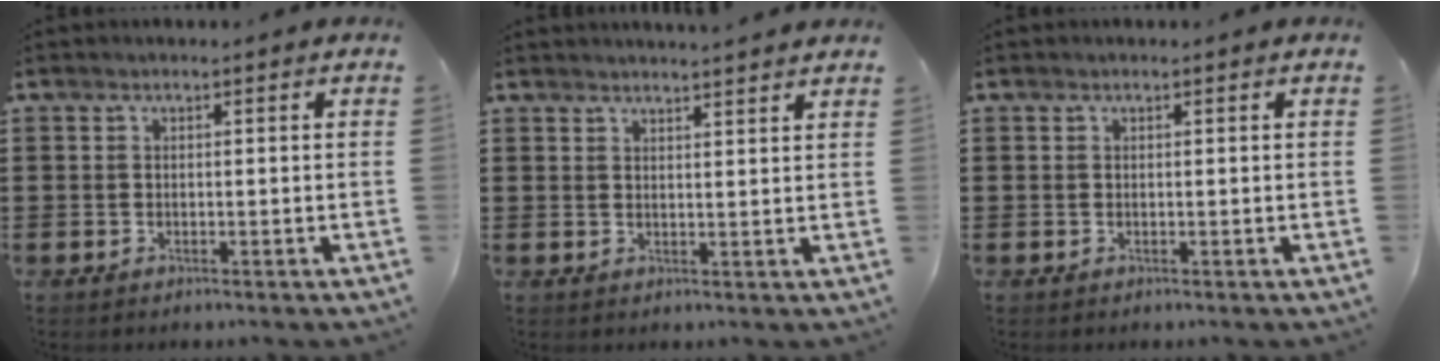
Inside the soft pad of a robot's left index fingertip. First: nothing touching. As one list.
[{"total": 2.2, "force": [2.2, -0.4, 0.2], "torque": [-0.009, -0.005, 0.042]}, {"total": 0.0}]